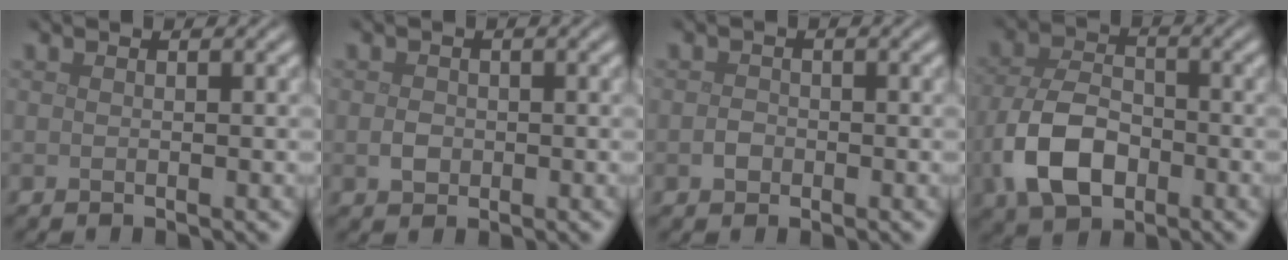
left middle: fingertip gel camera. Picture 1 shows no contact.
{"total": 1.5, "force": [-0.3, 1.2, 0.7], "torque": [-0.015, -0.002, -0.008]}
{"total": 1.2, "force": [-0.5, 1.0, 0.5], "torque": [-0.009, 0.000, -0.011]}
{"total": 7.0, "force": [-2.4, 4.6, 4.7], "torque": [-0.104, -0.003, -0.048]}